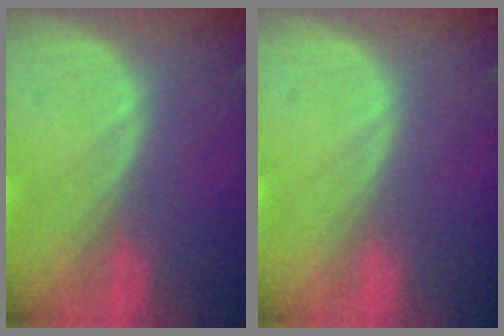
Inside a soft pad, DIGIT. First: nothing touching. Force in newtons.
{"total": 0.0}